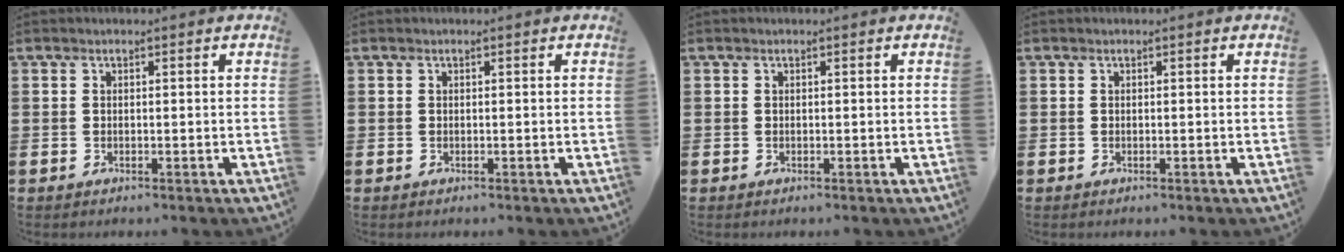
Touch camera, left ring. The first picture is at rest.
{"total": 0.0}
{"total": 0.0}
{"total": 0.0}